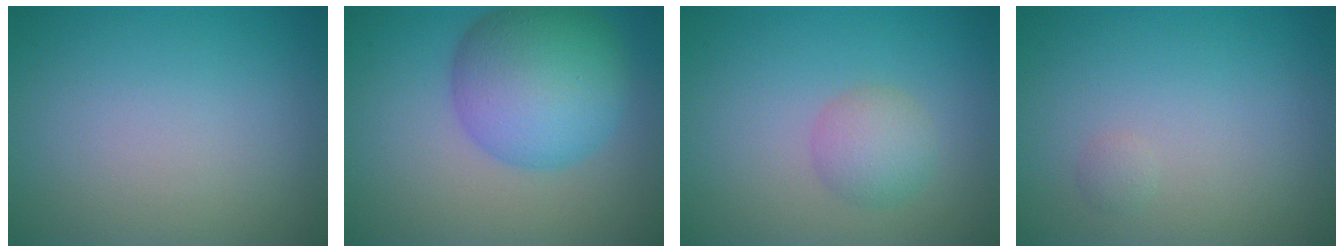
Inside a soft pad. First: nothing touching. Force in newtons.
{"total": 9.1, "press": 9.1, "slide": 0.1}
{"total": 2.5, "press": 2.5, "slide": 0.1}
{"total": 0.6, "press": 0.6, "slide": 0.1}